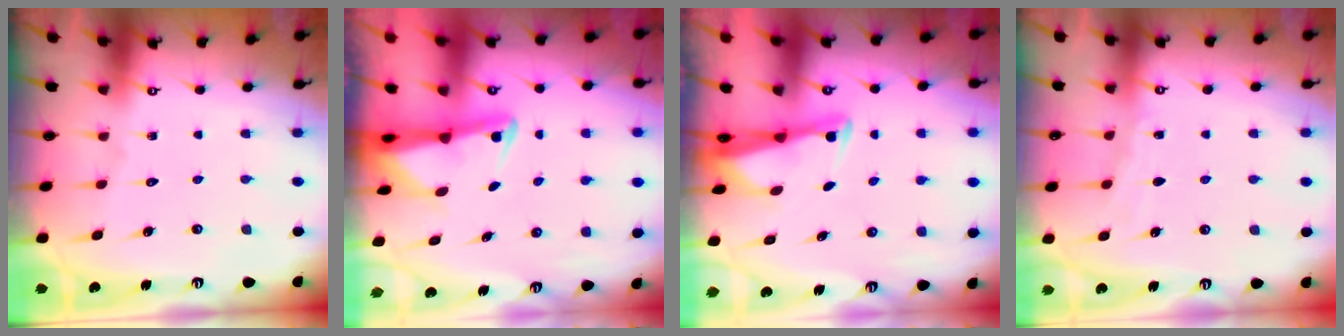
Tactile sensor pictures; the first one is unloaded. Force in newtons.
{"total": 2.6, "press": 2.5, "slide": 0.5}
{"total": 2.8, "press": 2.8, "slide": 0.5}
{"total": 4.0, "press": 4.0, "slide": 0.5}